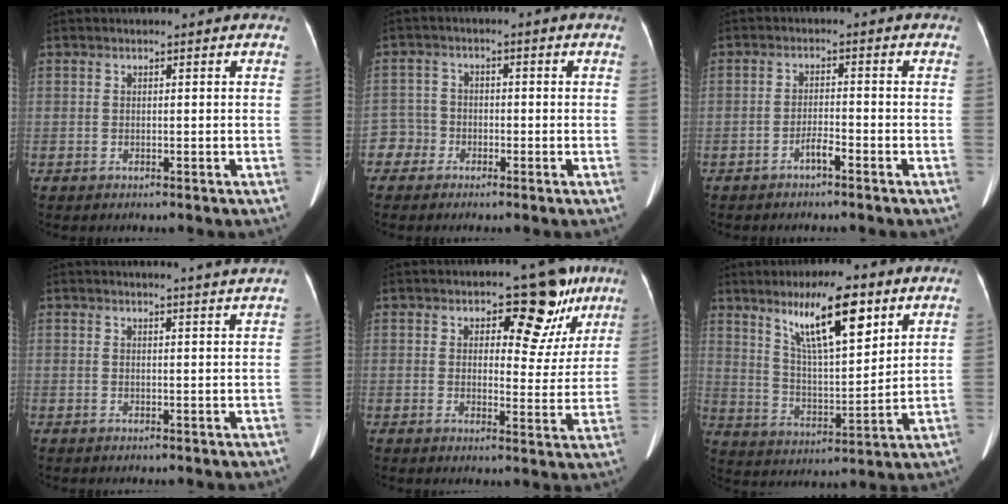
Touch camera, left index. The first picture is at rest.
{"total": 3.5, "force": [-2.0, 2.8, -0.4], "torque": [0.014, 0.012, -0.046]}
{"total": 2.3, "force": [-1.7, 0.2, 1.5], "torque": [-0.028, 0.002, -0.033]}
{"total": 5.4, "force": [5.0, -1.2, 1.7], "torque": [-0.020, -0.004, 0.045]}
{"total": 9.6, "force": [6.1, 5.2, 5.4], "torque": [-0.042, 0.009, 0.073]}
{"total": 13.1, "force": [7.8, 2.8, 10.1], "torque": [-0.177, 0.005, 0.141]}